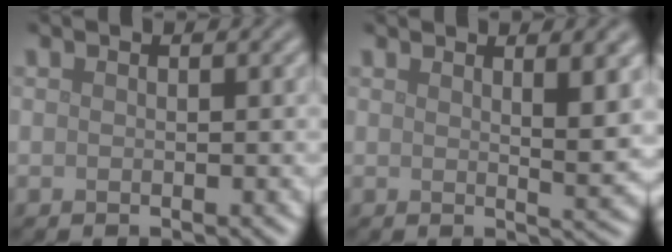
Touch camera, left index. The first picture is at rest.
{"total": 4.0, "force": [1.9, 1.1, 3.4], "torque": [-0.035, -0.006, 0.028]}